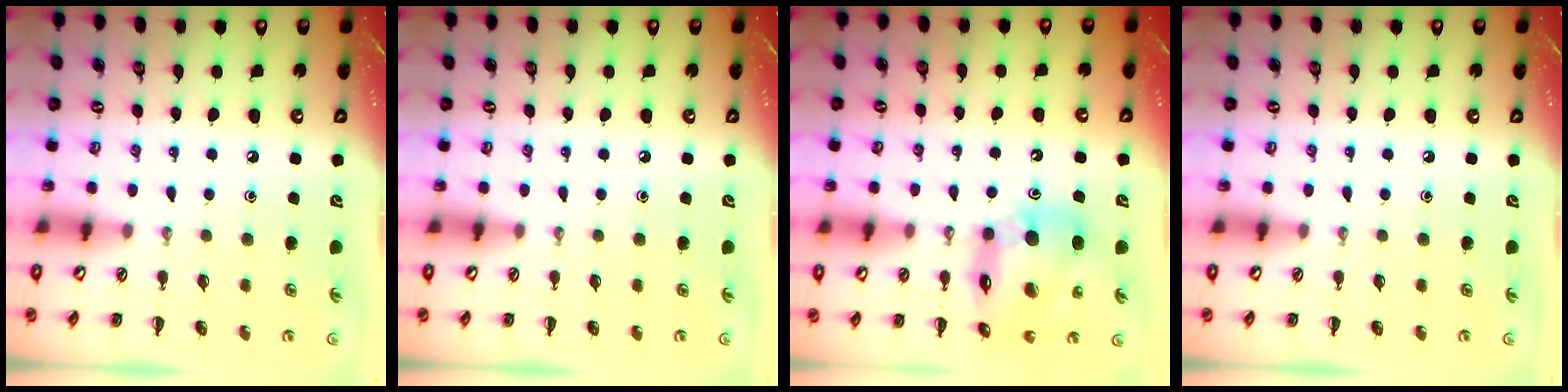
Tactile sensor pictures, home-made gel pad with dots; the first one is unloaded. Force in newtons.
{"total": 0.0}
{"total": 14.8, "press": 14.1, "slide": 4.4}
{"total": 0.0}